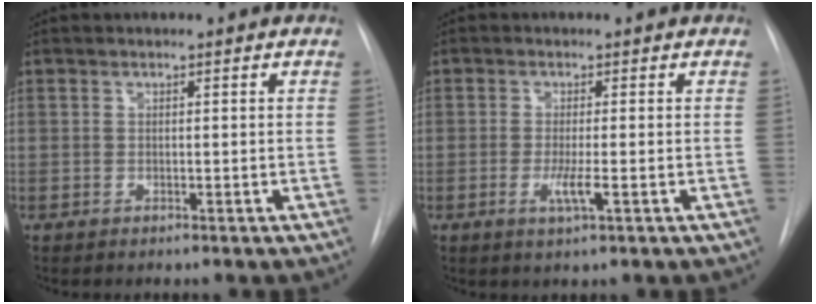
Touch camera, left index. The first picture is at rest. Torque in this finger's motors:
{"motor_torque": [0.02, 0.00, 0.07, 0.07]}